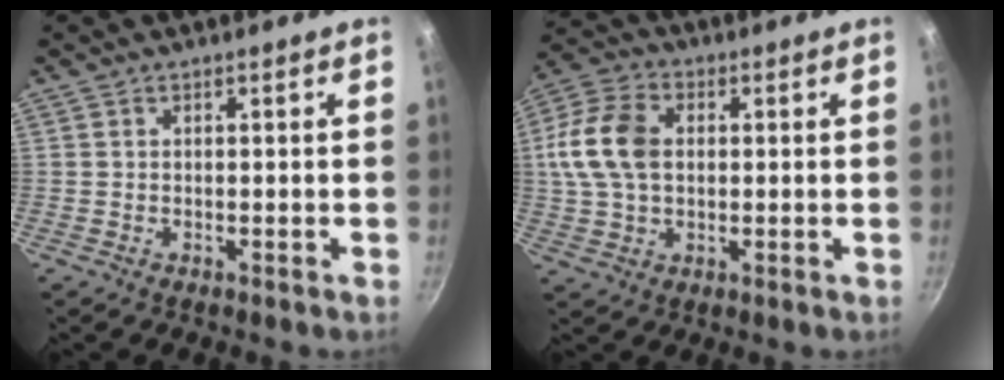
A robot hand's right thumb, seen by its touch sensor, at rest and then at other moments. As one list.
[{"total": 12.5, "force": [1.4, 8.6, 8.9], "torque": [-0.165, 0.017, 0.014]}]